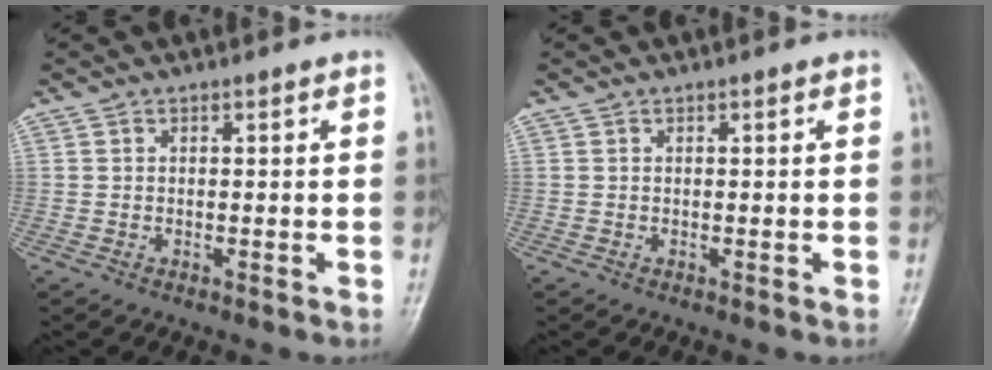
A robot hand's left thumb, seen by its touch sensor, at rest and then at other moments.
{"total": 0.0}